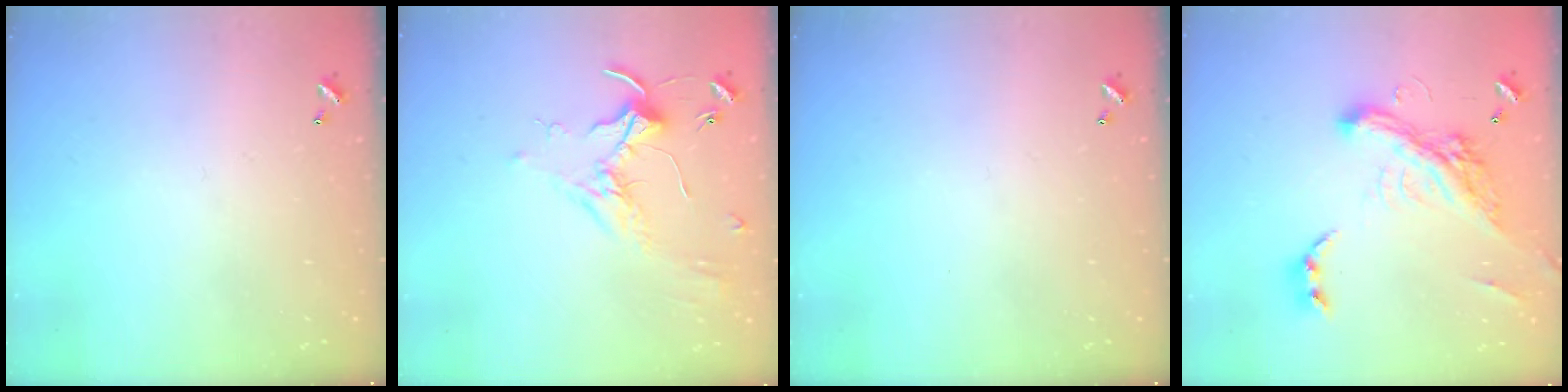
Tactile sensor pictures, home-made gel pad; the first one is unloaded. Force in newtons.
{"total": 1.8, "press": 1.8, "slide": 0.4}
{"total": 0.0}
{"total": 8.3, "press": 8.0, "slide": 1.9}